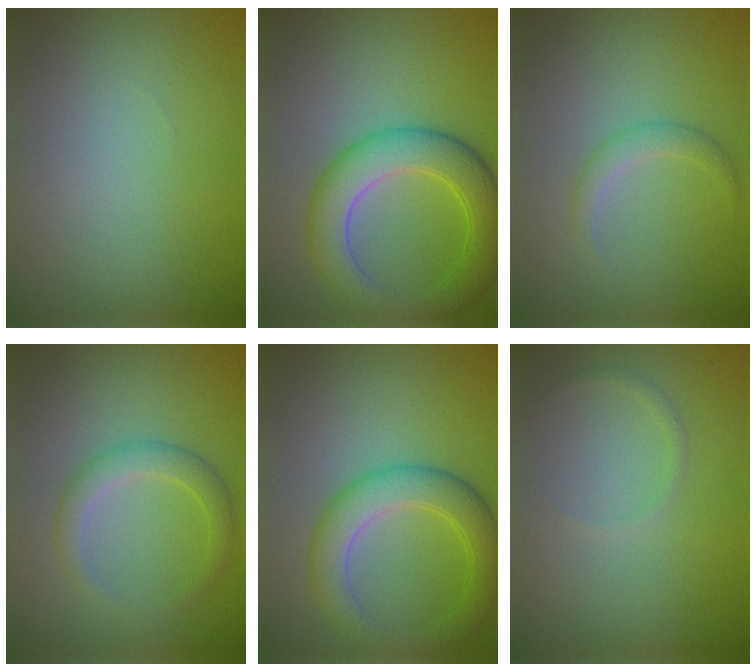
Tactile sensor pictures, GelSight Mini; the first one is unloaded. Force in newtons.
{"total": 6.5, "press": 6.5, "slide": 0.1}
{"total": 1.6, "press": 1.6, "slide": 0.1}
{"total": 2.6, "press": 2.6, "slide": 0.1}
{"total": 4.9, "press": 4.9, "slide": 0.1}
{"total": 0.7, "press": 0.7, "slide": 0.1}